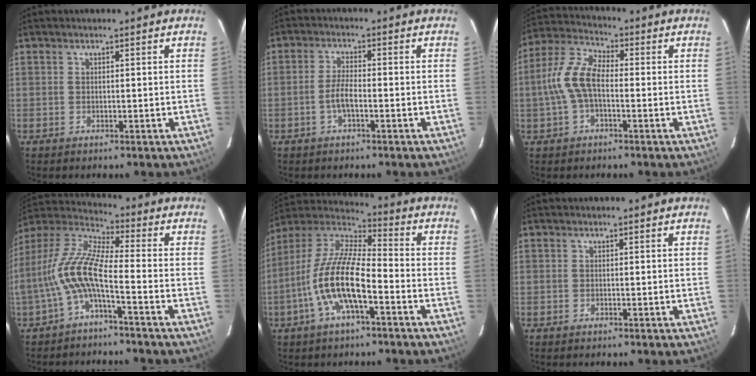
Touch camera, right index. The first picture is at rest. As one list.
[{"total": 3.8, "force": [-1.4, 1.0, 3.3], "torque": [-0.071, 0.002, -0.027]}, {"total": 9.7, "force": [-1.1, 4.7, 8.4], "torque": [-0.183, 0.020, -0.026]}, {"total": 11.0, "force": [-3.3, 1.9, 10.3], "torque": [-0.220, 0.011, -0.070]}, {"total": 14.8, "force": [-5.4, 4.4, 13.1], "torque": [-0.264, -0.004, -0.109]}, {"total": 0.0}]